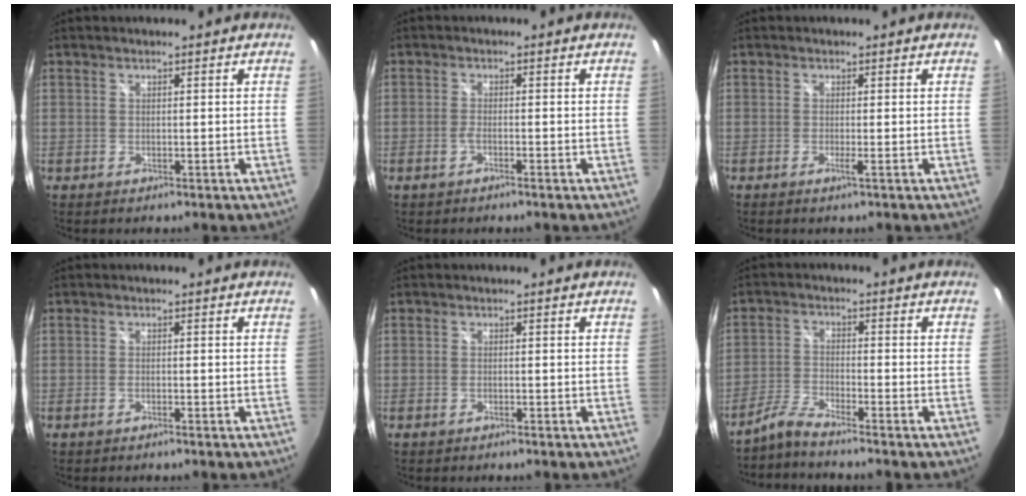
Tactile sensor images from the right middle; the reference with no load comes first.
{"total": 1.6, "force": [-1.1, 0.1, 1.1], "torque": [-0.032, 0.002, -0.024]}
{"total": 1.1, "force": [0.2, -0.8, 0.6], "torque": [-0.009, -0.004, -0.001]}
{"total": 0.8, "force": [-0.7, 0.1, 0.5], "torque": [-0.012, 0.000, -0.014]}
{"total": 0.5, "force": [-0.5, 0.1, 0.3], "torque": [-0.007, 0.000, -0.010]}
{"total": 3.2, "force": [-2.9, -0.7, 1.2], "torque": [-0.038, -0.001, -0.069]}